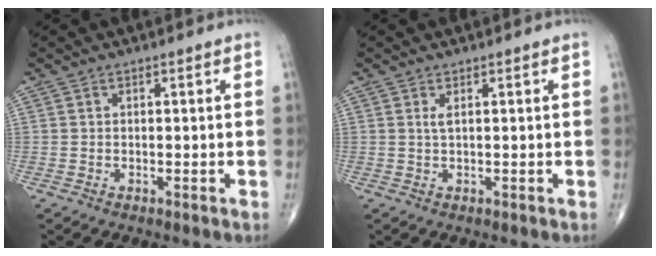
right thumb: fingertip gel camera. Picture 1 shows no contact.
{"total": 0.9, "force": [0.4, 0.1, 0.9], "torque": [-0.027, 0.001, 0.010]}